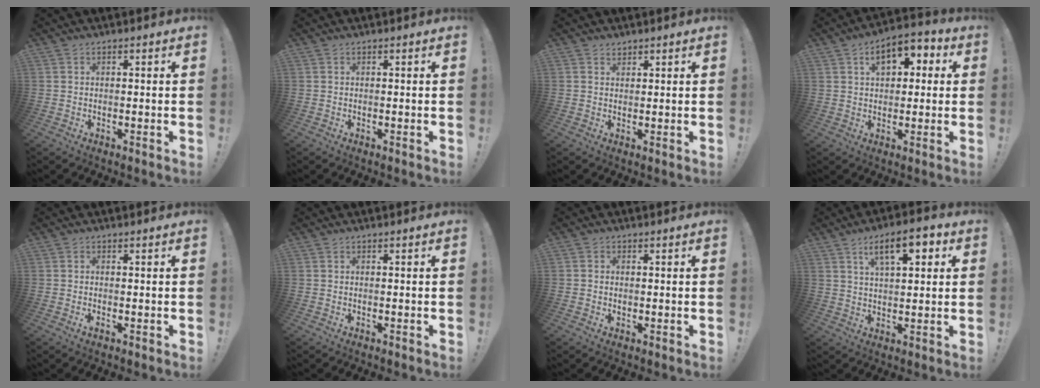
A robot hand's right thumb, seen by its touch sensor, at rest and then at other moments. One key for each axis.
{"total": 0.0}
{"total": 1.8, "fx": 1.5, "fy": 1.0, "fz": 0.2, "tx": 0.009, "ty": -0.011, "tz": 0.026}
{"total": 9.1, "fx": 3.5, "fy": 5.6, "fz": 6.2, "tx": -0.083, "ty": -0.004, "tz": 0.059}
{"total": 0.7, "fx": -0.1, "fy": 0.4, "fz": 0.6, "tx": -0.003, "ty": -0.002, "tz": -0.003}
{"total": 0.0}
{"total": 1.2, "fx": 0.1, "fy": 1.2, "fz": 0.3, "tx": 0.002, "ty": 0.002, "tz": -0.001}
{"total": 10.7, "fx": 4.6, "fy": 4.2, "fz": 8.7, "tx": -0.133, "ty": -0.005, "tz": 0.076}